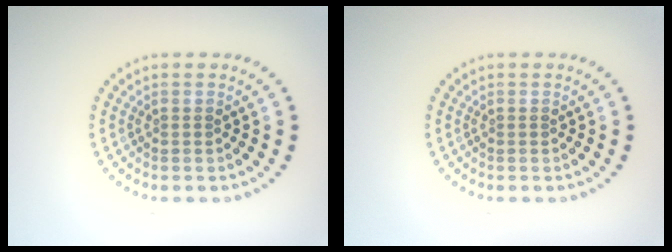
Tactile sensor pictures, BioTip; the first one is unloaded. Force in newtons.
{"total": 0.0}